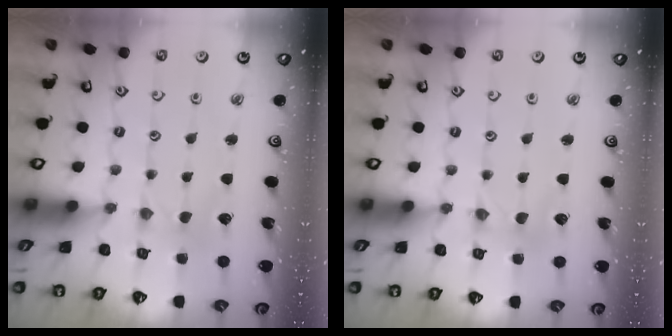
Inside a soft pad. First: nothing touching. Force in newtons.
{"total": 0.9, "press": 0.8, "slide": 0.2}